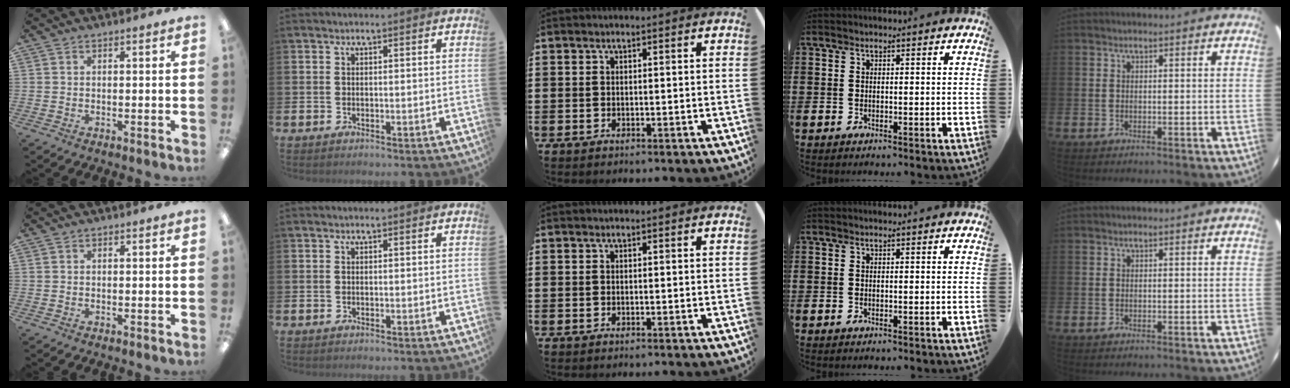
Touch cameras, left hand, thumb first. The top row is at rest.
{}